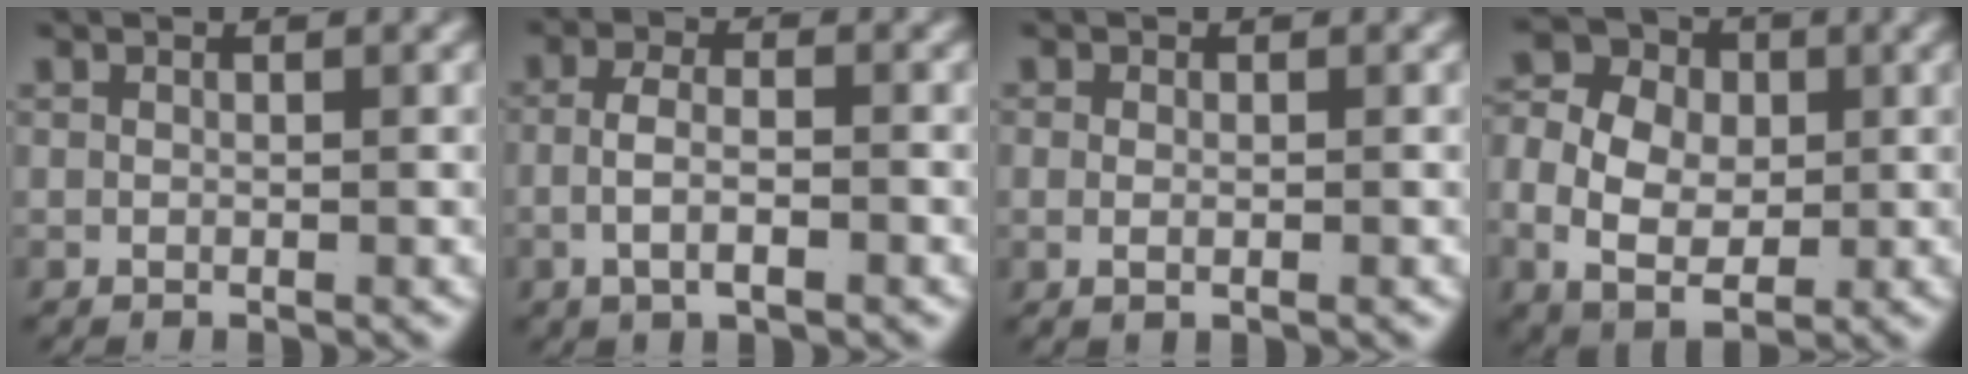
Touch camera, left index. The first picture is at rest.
{"total": 3.2, "force": [-1.2, 1.3, 2.7], "torque": [-0.054, -0.007, -0.017]}
{"total": 0.9, "force": [-0.2, 0.1, 0.9], "torque": [-0.022, -0.011, 0.004]}
{"total": 11.0, "force": [0.3, 8.8, 6.7], "torque": [-0.132, -0.024, 0.005]}